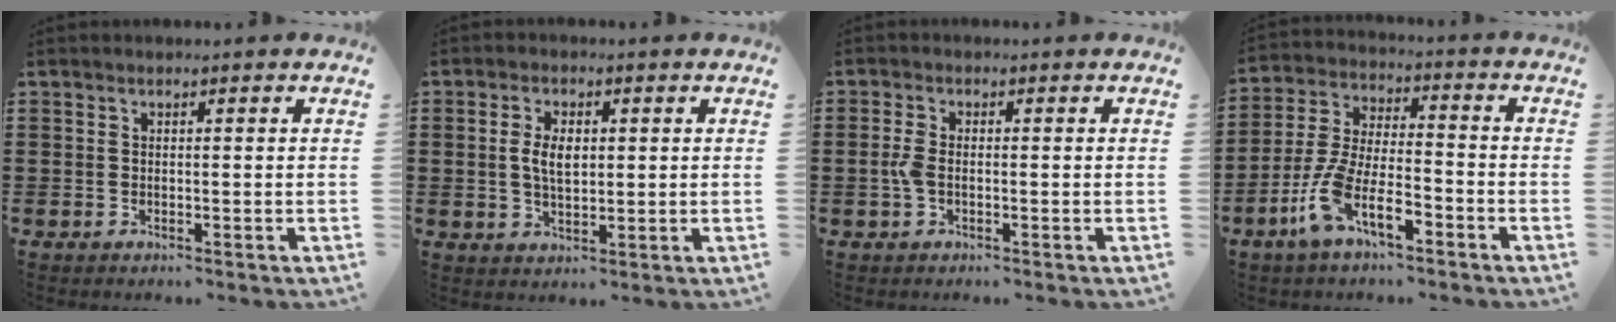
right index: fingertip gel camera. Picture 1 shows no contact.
{"total": 4.4, "force": [0.4, 2.3, 3.7], "torque": [-0.066, 0.005, 0.003]}
{"total": 2.5, "force": [-0.5, 1.2, 2.1], "torque": [-0.063, -0.006, -0.017]}
{"total": 9.0, "force": [-5.2, 2.6, 6.9], "torque": [-0.175, -0.016, -0.106]}